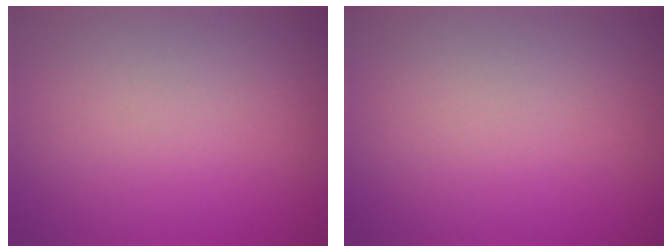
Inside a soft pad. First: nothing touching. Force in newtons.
{"total": 0.0}